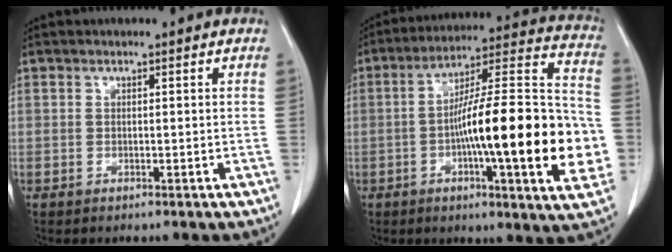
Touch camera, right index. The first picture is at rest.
{"total": 24.6, "force": [-4.6, 2.5, 24.1], "torque": [-0.314, 0.011, -0.071]}